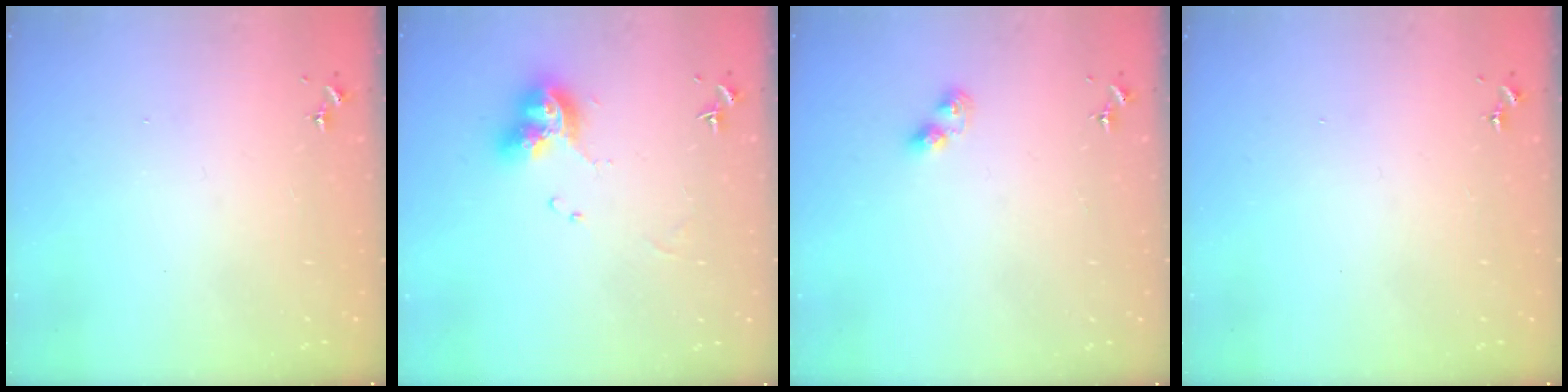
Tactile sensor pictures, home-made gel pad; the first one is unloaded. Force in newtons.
{"total": 10.9, "press": 10.9, "slide": 0.8}
{"total": 5.0, "press": 5.0, "slide": 0.4}
{"total": 0.0}